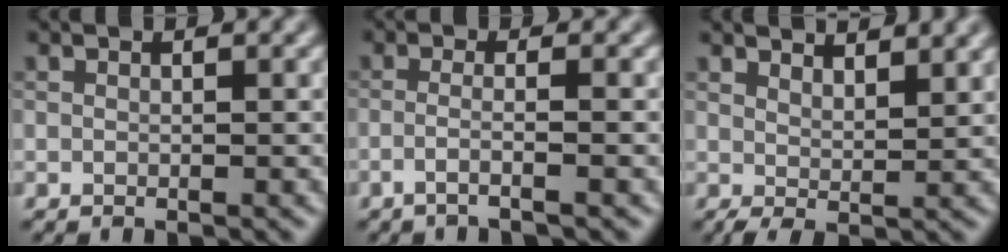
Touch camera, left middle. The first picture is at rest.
{"total": 2.2, "force": [-0.9, 0.5, 1.9], "torque": [-0.023, 0.000, -0.031]}
{"total": 3.8, "force": [3.1, 1.0, 2.0], "torque": [-0.034, 0.002, 0.049]}